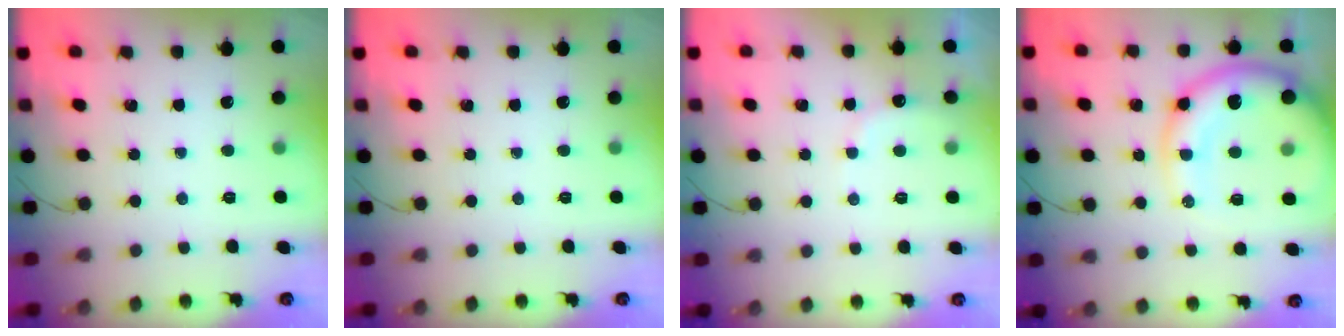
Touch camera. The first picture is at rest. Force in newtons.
{"total": 0.0}
{"total": 6.8, "press": 6.7, "slide": 1.1}
{"total": 15.3, "press": 14.8, "slide": 3.8}